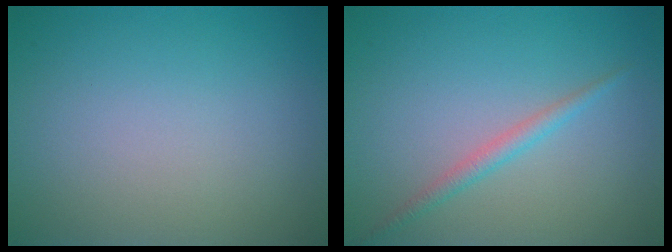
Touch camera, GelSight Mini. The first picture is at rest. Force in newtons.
{"total": 1.5, "press": 1.5, "slide": 0.1}